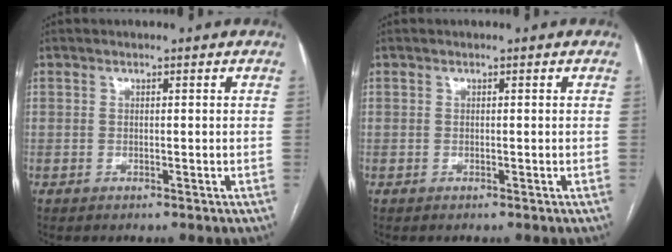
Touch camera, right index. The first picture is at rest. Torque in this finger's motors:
{"motor_torque": [0.01, 0.00, 0.00, -0.01]}